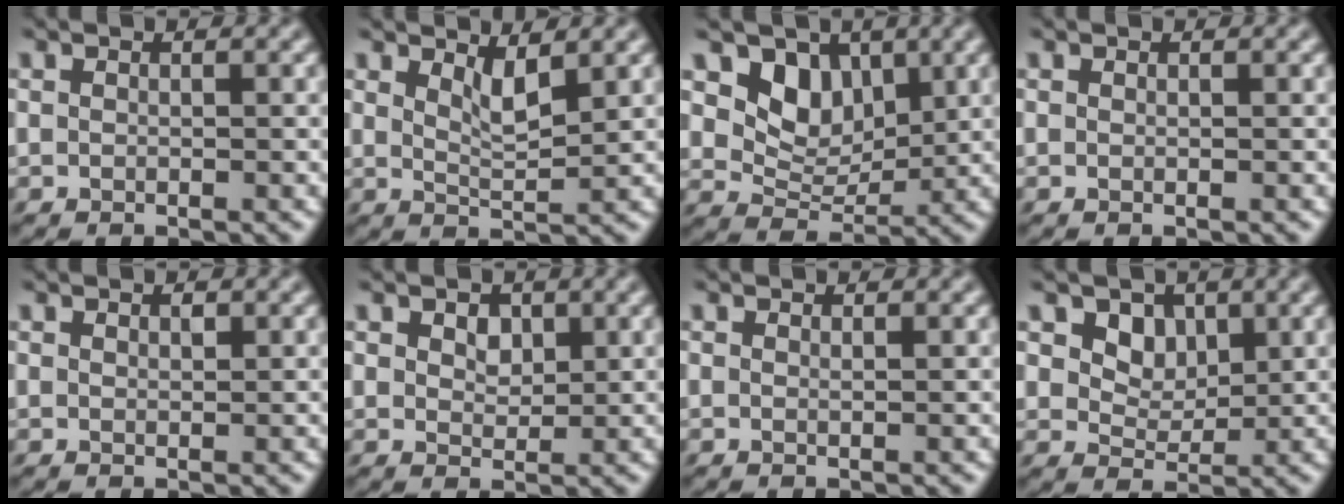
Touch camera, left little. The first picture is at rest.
{"total": 2.1, "force": [1.4, 0.1, 1.6], "torque": [-0.030, -0.006, 0.023]}
{"total": 4.5, "force": [1.6, 3.1, 2.9], "torque": [-0.042, -0.008, 0.013]}
{"total": 0.0}
{"total": 0.8, "force": [0.5, 0.3, 0.5], "torque": [-0.009, 0.000, 0.011]}
{"total": 2.7, "force": [1.0, 1.9, 1.6], "torque": [-0.038, 0.003, 0.007]}
{"total": 0.5, "force": [0.4, -0.3, 0.0], "torque": [0.000, -0.002, 0.009]}
{"total": 4.1, "force": [1.2, 3.2, 2.2], "torque": [-0.041, 0.003, 0.008]}